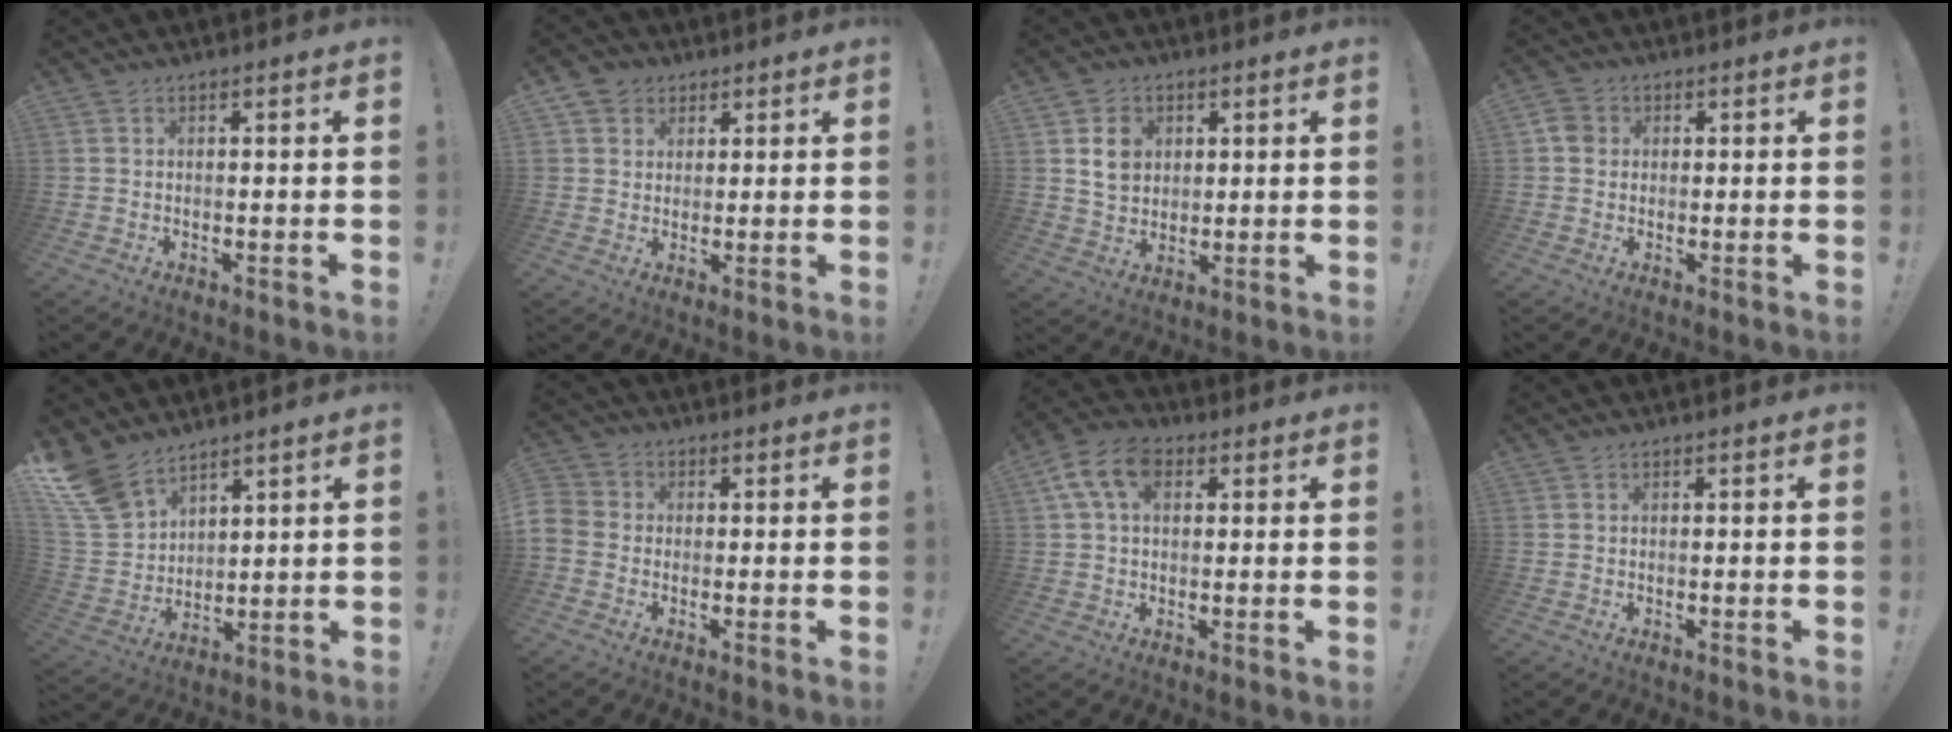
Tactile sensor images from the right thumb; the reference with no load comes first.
{"total": 5.0, "force": [2.2, 4.5, 0.7], "torque": [-0.012, -0.009, 0.044]}
{"total": 7.9, "force": [2.6, 6.7, 3.2], "torque": [-0.040, -0.008, 0.051]}
{"total": 4.1, "force": [0.3, 3.7, 1.7], "torque": [-0.028, 0.012, 0.007]}
{"total": 12.1, "force": [9.5, 6.3, 4.0], "torque": [-0.093, -0.063, 0.188]}
{"total": 4.4, "force": [-1.7, 3.7, 1.5], "torque": [-0.038, 0.014, -0.033]}
{"total": 10.2, "force": [3.5, 6.4, 7.1], "torque": [-0.133, 0.009, 0.067]}
{"total": 0.0}